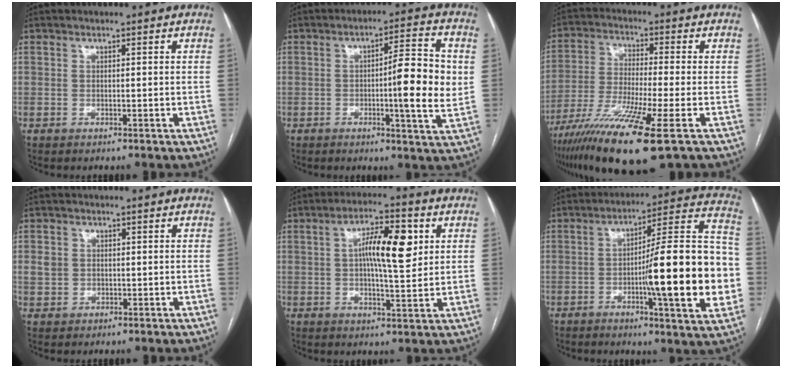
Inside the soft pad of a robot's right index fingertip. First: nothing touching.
{"total": 10.8, "force": [0.0, 0.7, 10.8], "torque": [-0.150, 0.001, -0.006]}
{"total": 14.8, "force": [-8.5, -0.1, 12.1], "torque": [-0.245, -0.041, -0.155]}
{"total": 2.6, "force": [0.4, 2.4, 1.0], "torque": [-0.019, 0.011, 0.012]}
{"total": 9.9, "force": [2.3, 2.3, 9.3], "torque": [-0.161, 0.014, 0.037]}
{"total": 21.1, "force": [-3.6, 1.5, 20.8], "torque": [-0.255, 0.015, -0.051]}